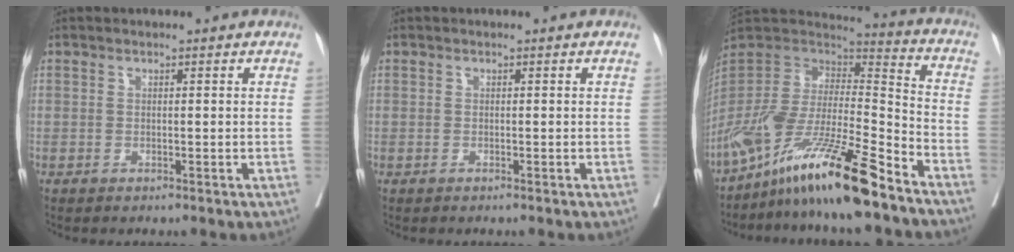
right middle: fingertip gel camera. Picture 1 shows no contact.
{"total": 0.0}
{"total": 20.8, "force": [-14.9, 1.9, 14.4], "torque": [-0.293, -0.029, -0.278]}